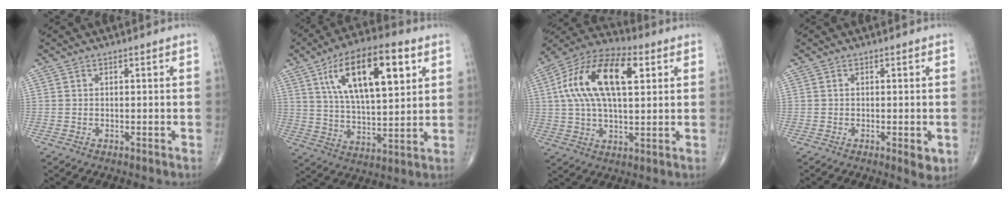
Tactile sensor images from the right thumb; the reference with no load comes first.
{"total": 19.4, "force": [7.6, 7.6, 16.1], "torque": [-0.253, -0.015, 0.129]}
{"total": 19.0, "force": [4.8, 9.2, 15.9], "torque": [-0.290, 0.020, 0.077]}
{"total": 2.9, "force": [-0.7, 0.9, 2.7], "torque": [-0.031, -0.008, -0.009]}